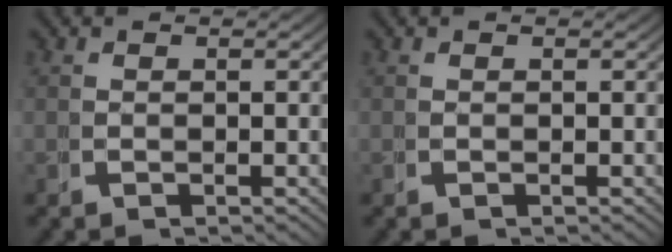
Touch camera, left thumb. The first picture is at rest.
{"total": 0.0}